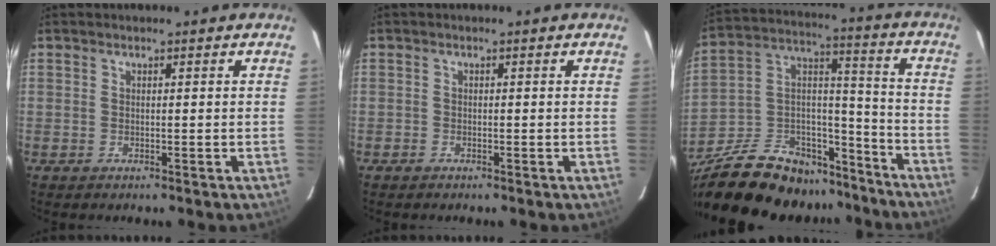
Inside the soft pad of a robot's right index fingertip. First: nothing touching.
{"total": 0.8, "force": [-0.7, 0.5, 0.0], "torque": [-0.002, 0.002, -0.014]}
{"total": 28.3, "force": [-21.2, 13.4, 13.1], "torque": [-0.281, 0.042, -0.319]}